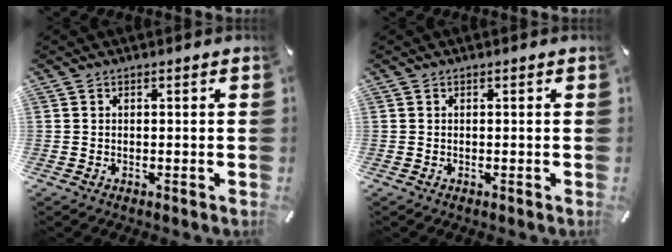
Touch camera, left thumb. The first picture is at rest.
{"total": 0.0}